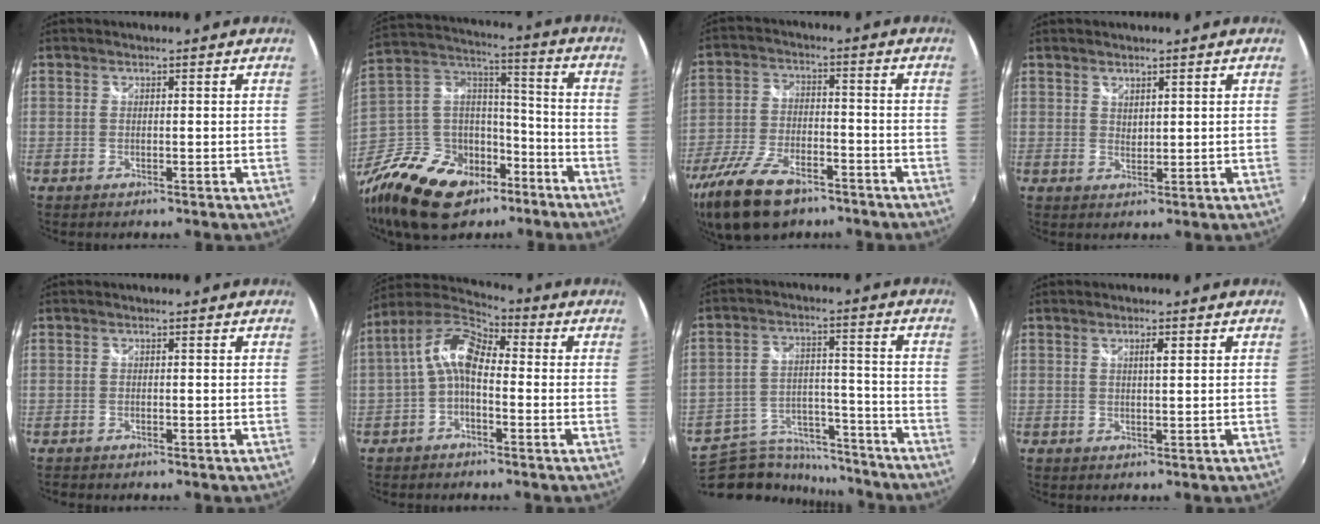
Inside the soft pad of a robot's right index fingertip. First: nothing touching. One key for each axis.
{"total": 25.6, "fx": -15.0, "fy": 15.5, "fz": 13.7, "tx": -0.321, "ty": 0.018, "tz": -0.242}
{"total": 16.0, "fx": -11.0, "fy": 7.1, "fz": 9.2, "tx": -0.210, "ty": -0.026, "tz": -0.197}
{"total": 1.8, "fx": 1.5, "fy": 0.9, "fz": 0.5, "tx": -0.003, "ty": 0.001, "tz": 0.026}
{"total": 0.5, "fx": -0.5, "fy": 0.2, "fz": 0.1, "tx": -0.005, "ty": 0.001, "tz": -0.008}
{"total": 8.9, "fx": -0.7, "fy": 4.8, "fz": 7.4, "tx": -0.154, "ty": 0.028, "tz": -0.021}
{"total": 20.3, "fx": -17.9, "fy": 7.9, "fz": 5.4, "tx": -0.111, "ty": 0.046, "tz": -0.263}
{"total": 1.8, "fx": 0.9, "fy": 0.1, "fz": 1.5, "tx": -0.024, "ty": 0.005, "tz": 0.017}